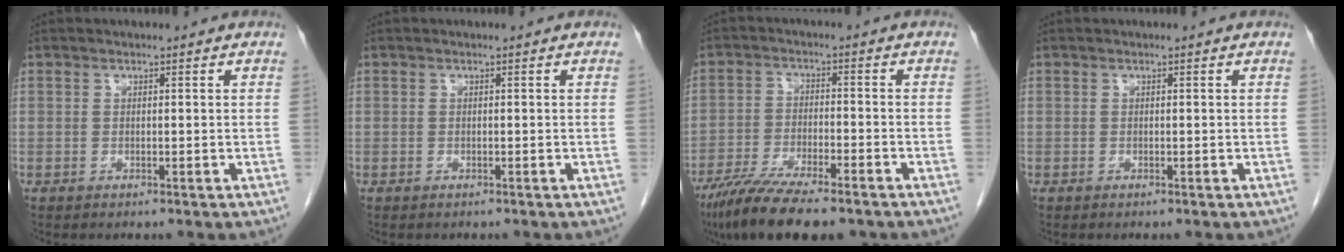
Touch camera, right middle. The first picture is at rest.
{"total": 0.0}
{"total": 12.9, "force": [-10.0, 2.5, 7.8], "torque": [-0.133, -0.026, -0.164]}
{"total": 0.0}